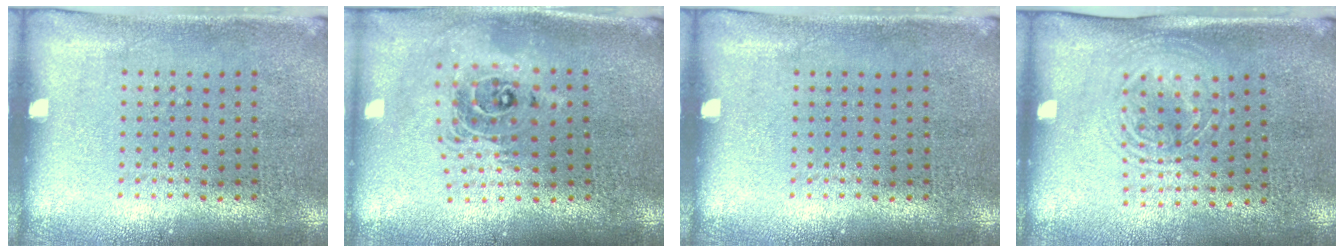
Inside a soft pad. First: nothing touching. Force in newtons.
{"total": 2.0, "press": 1.6, "slide": 1.3}
{"total": 0.0}
{"total": 1.5, "press": 1.3, "slide": 0.7}